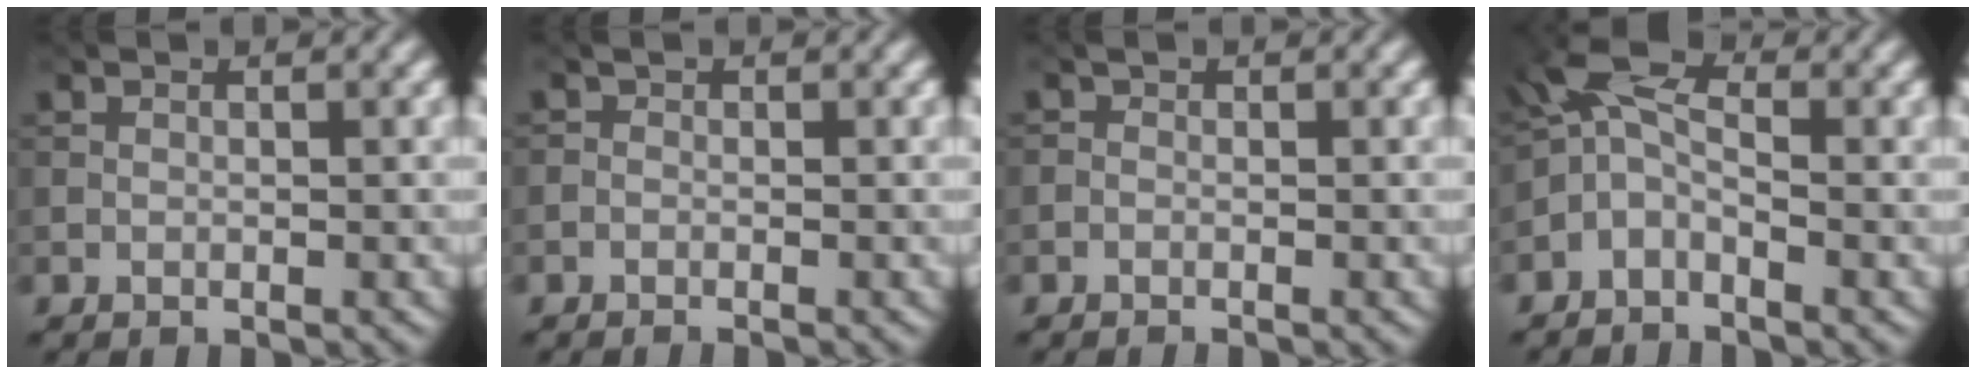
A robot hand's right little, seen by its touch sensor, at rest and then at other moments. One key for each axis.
{"total": 0.8, "fx": -0.7, "fy": 0.2, "fz": 0.3, "tx": -0.005, "ty": -0.003, "tz": -0.016}
{"total": 0.7, "fx": -0.6, "fy": 0.3, "fz": 0.2, "tx": -0.004, "ty": -0.002, "tz": -0.015}
{"total": 3.8, "fx": -1.3, "fy": 2.1, "fz": 2.9, "tx": -0.063, "ty": 0.012, "tz": -0.042}